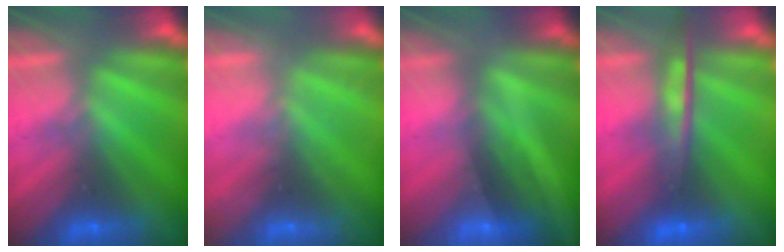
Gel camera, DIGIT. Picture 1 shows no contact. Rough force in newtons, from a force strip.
{"total": 2.3}
{"total": 2.1}
{"total": 5.8}